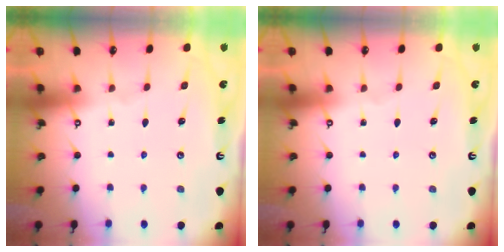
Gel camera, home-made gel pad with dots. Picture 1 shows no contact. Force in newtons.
{"total": 0.0}